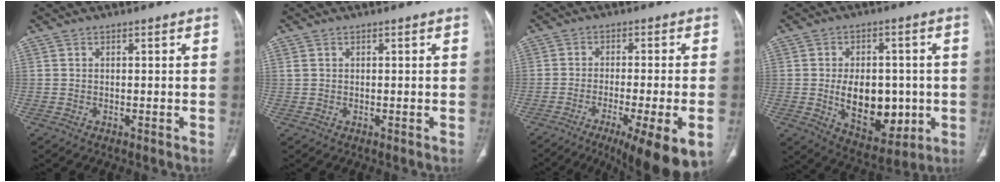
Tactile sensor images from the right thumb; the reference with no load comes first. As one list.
[{"total": 1.1, "force": [0.6, 0.7, 0.6], "torque": [-0.014, 0.006, 0.017]}, {"total": 15.0, "force": [-8.2, 2.2, 12.4], "torque": [-0.155, -0.004, -0.125]}, {"total": 14.7, "force": [-1.6, 9.4, 11.2], "torque": [-0.128, -0.003, -0.002]}]